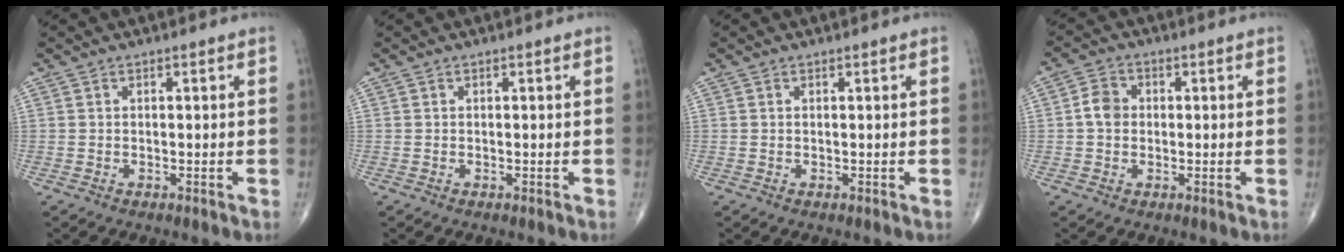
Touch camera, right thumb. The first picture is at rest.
{"total": 0.0}
{"total": 0.0}
{"total": 4.0, "force": [0.0, 3.3, 2.3], "torque": [-0.034, 0.009, -0.007]}